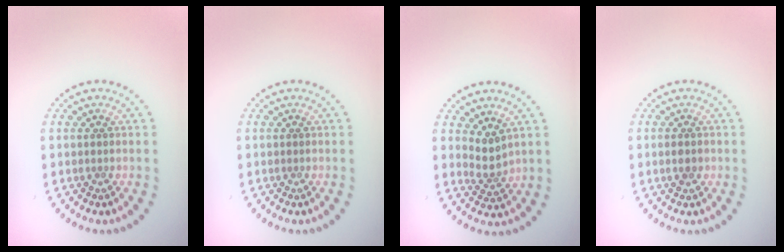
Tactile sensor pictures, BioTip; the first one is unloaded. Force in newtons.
{"total": 0.0}
{"total": 2.0, "press": 1.5, "slide": 1.4}
{"total": 1.1, "press": 1.1, "slide": 0.2}